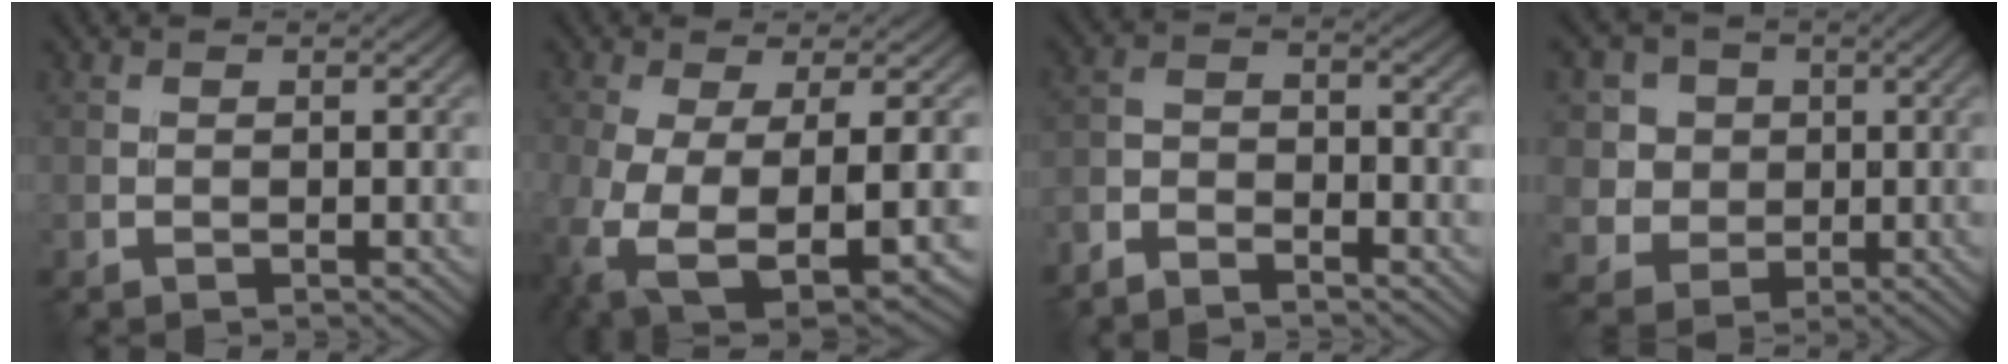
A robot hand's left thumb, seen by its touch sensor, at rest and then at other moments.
{"total": 11.7, "force": [-3.9, 5.2, 9.8], "torque": [-0.224, -0.062, -0.044]}
{"total": 4.4, "force": [-3.8, 1.4, 1.7], "torque": [-0.037, -0.006, -0.084]}
{"total": 8.0, "force": [2.2, 7.3, 2.5], "torque": [-0.104, -0.001, 0.047]}